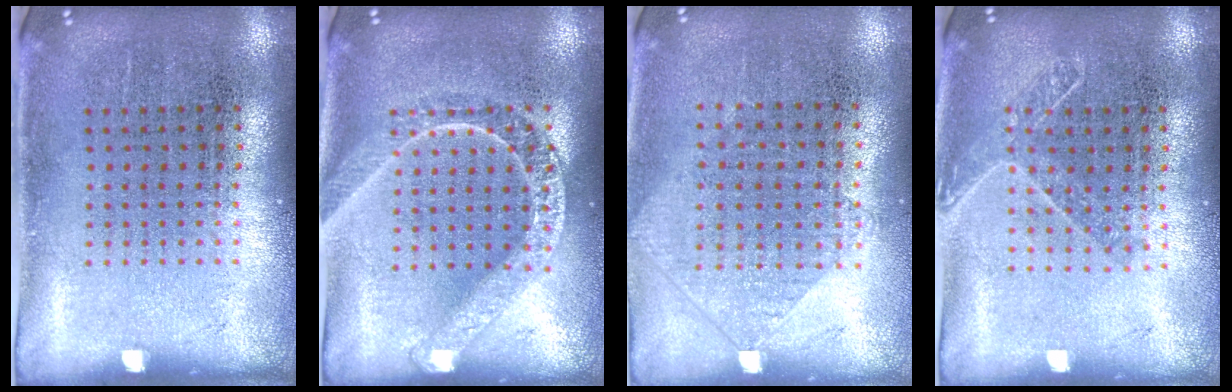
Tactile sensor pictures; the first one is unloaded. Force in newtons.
{"total": 1.6, "press": 1.6, "slide": 0.2}
{"total": 0.9, "press": 0.8, "slide": 0.3}
{"total": 1.3, "press": 1.1, "slide": 0.7}